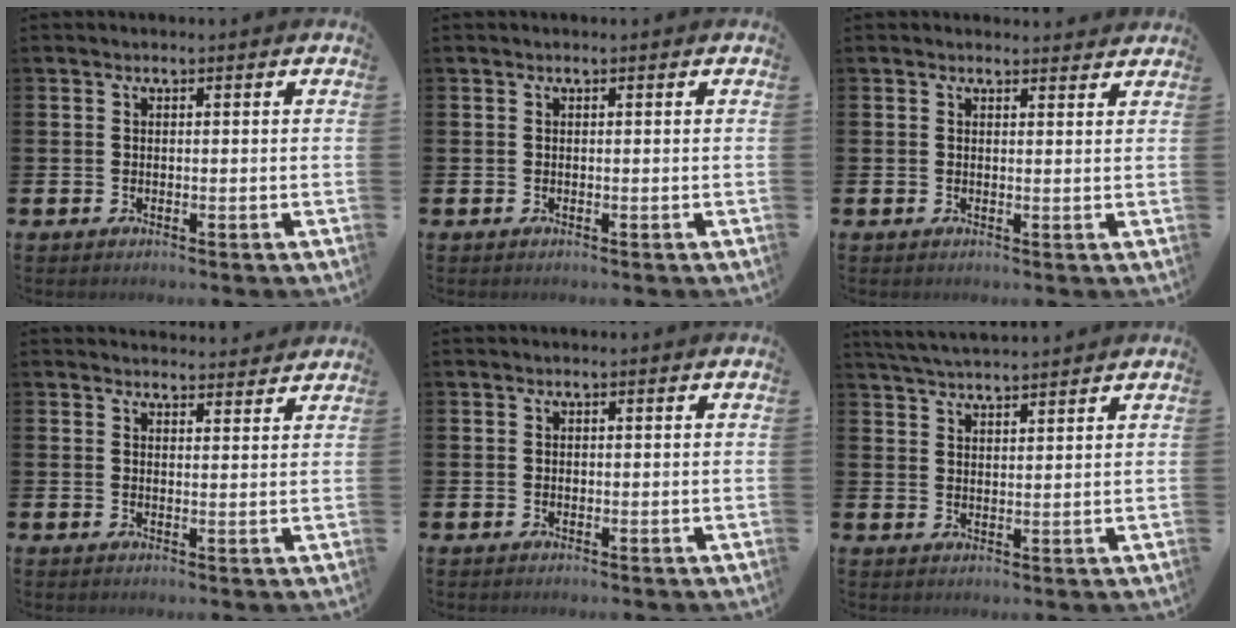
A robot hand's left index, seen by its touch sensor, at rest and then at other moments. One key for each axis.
{"total": 0.0}
{"total": 1.4, "fx": 1.3, "fy": 0.3, "fz": -0.1, "tx": 0.011, "ty": -0.004, "tz": 0.022}
{"total": 2.8, "fx": 2.8, "fy": 0.4, "fz": -0.1, "tx": 0.009, "ty": -0.020, "tz": 0.048}
{"total": 0.0}
{"total": 4.0, "fx": 3.9, "fy": 0.0, "fz": 0.4, "tx": -0.015, "ty": -0.020, "tz": 0.070}